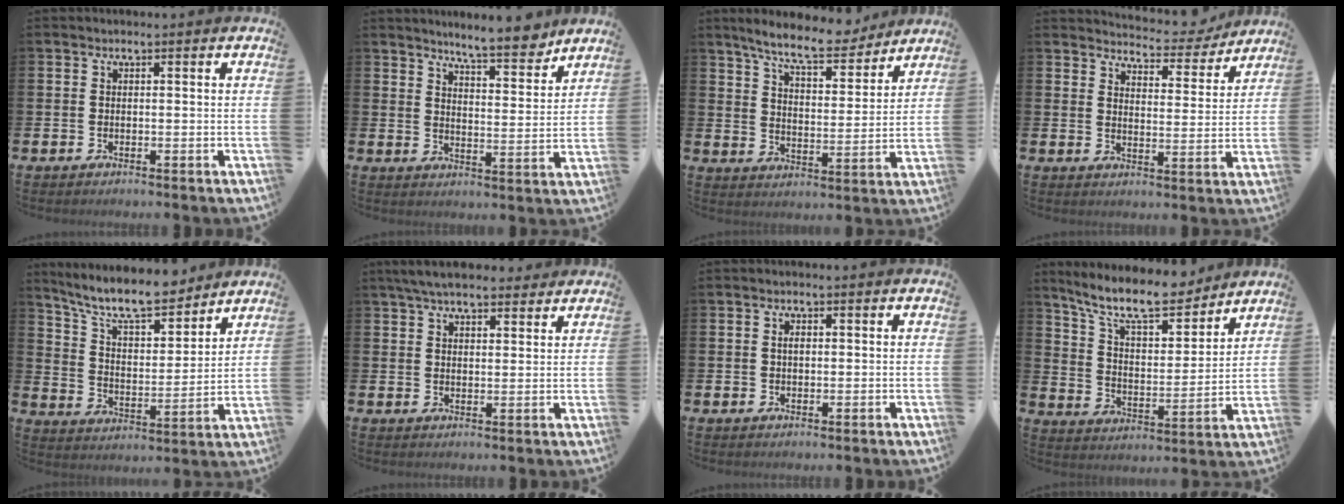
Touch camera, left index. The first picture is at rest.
{"total": 7.6, "force": [7.2, 0.7, 2.4], "torque": [-0.049, -0.043, 0.125]}
{"total": 9.2, "force": [8.4, 1.6, 3.3], "torque": [-0.083, -0.046, 0.149]}
{"total": 5.3, "force": [5.2, 0.9, 0.4], "torque": [-0.019, -0.040, 0.088]}
{"total": 9.9, "force": [8.9, 2.3, 3.7], "torque": [-0.098, -0.056, 0.156]}
{"total": 5.5, "force": [5.0, 1.4, 1.7], "torque": [-0.046, -0.010, 0.094]}
{"total": 1.0, "force": [0.3, 0.6, 0.8], "torque": [-0.007, 0.002, 0.002]}
{"total": 11.6, "force": [10.2, 2.9, 4.8], "torque": [-0.122, -0.060, 0.180]}